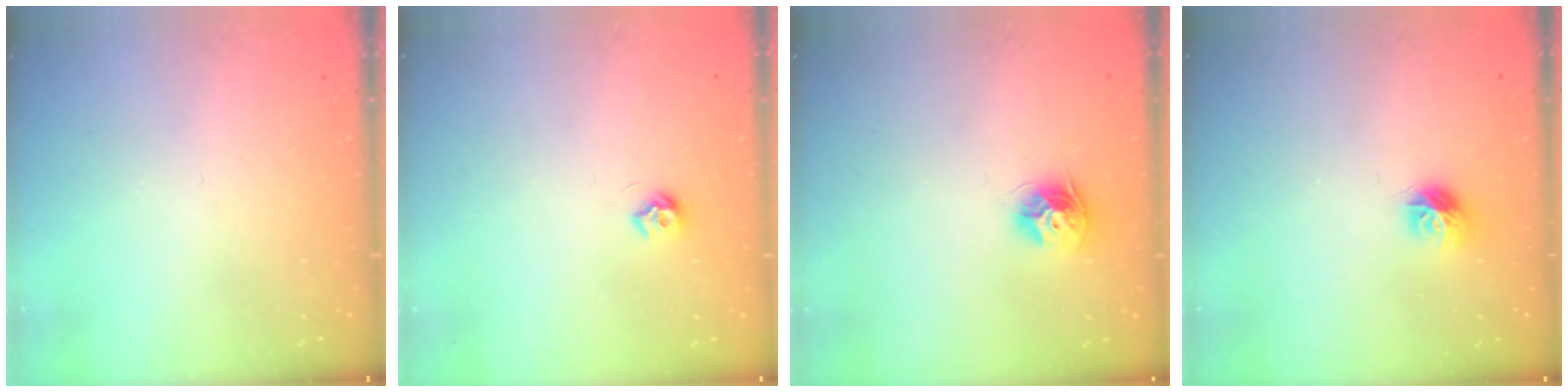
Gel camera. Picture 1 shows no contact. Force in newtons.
{"total": 6.4, "press": 6.3, "slide": 0.6}
{"total": 9.5, "press": 9.5, "slide": 0.3}
{"total": 8.1, "press": 8.1, "slide": 0.2}